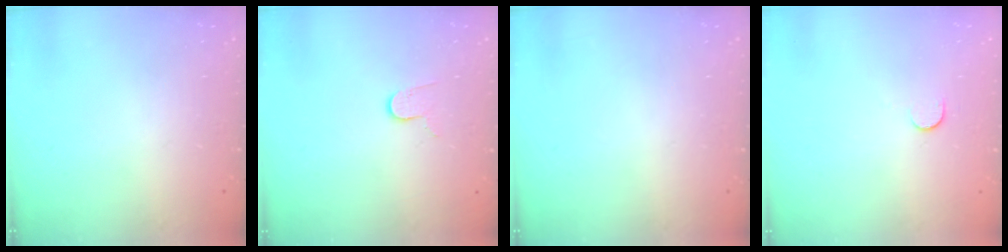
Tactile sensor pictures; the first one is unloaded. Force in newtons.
{"total": 6.0, "press": 6.0, "slide": 0.2}
{"total": 0.0}
{"total": 6.1, "press": 6.1, "slide": 0.6}